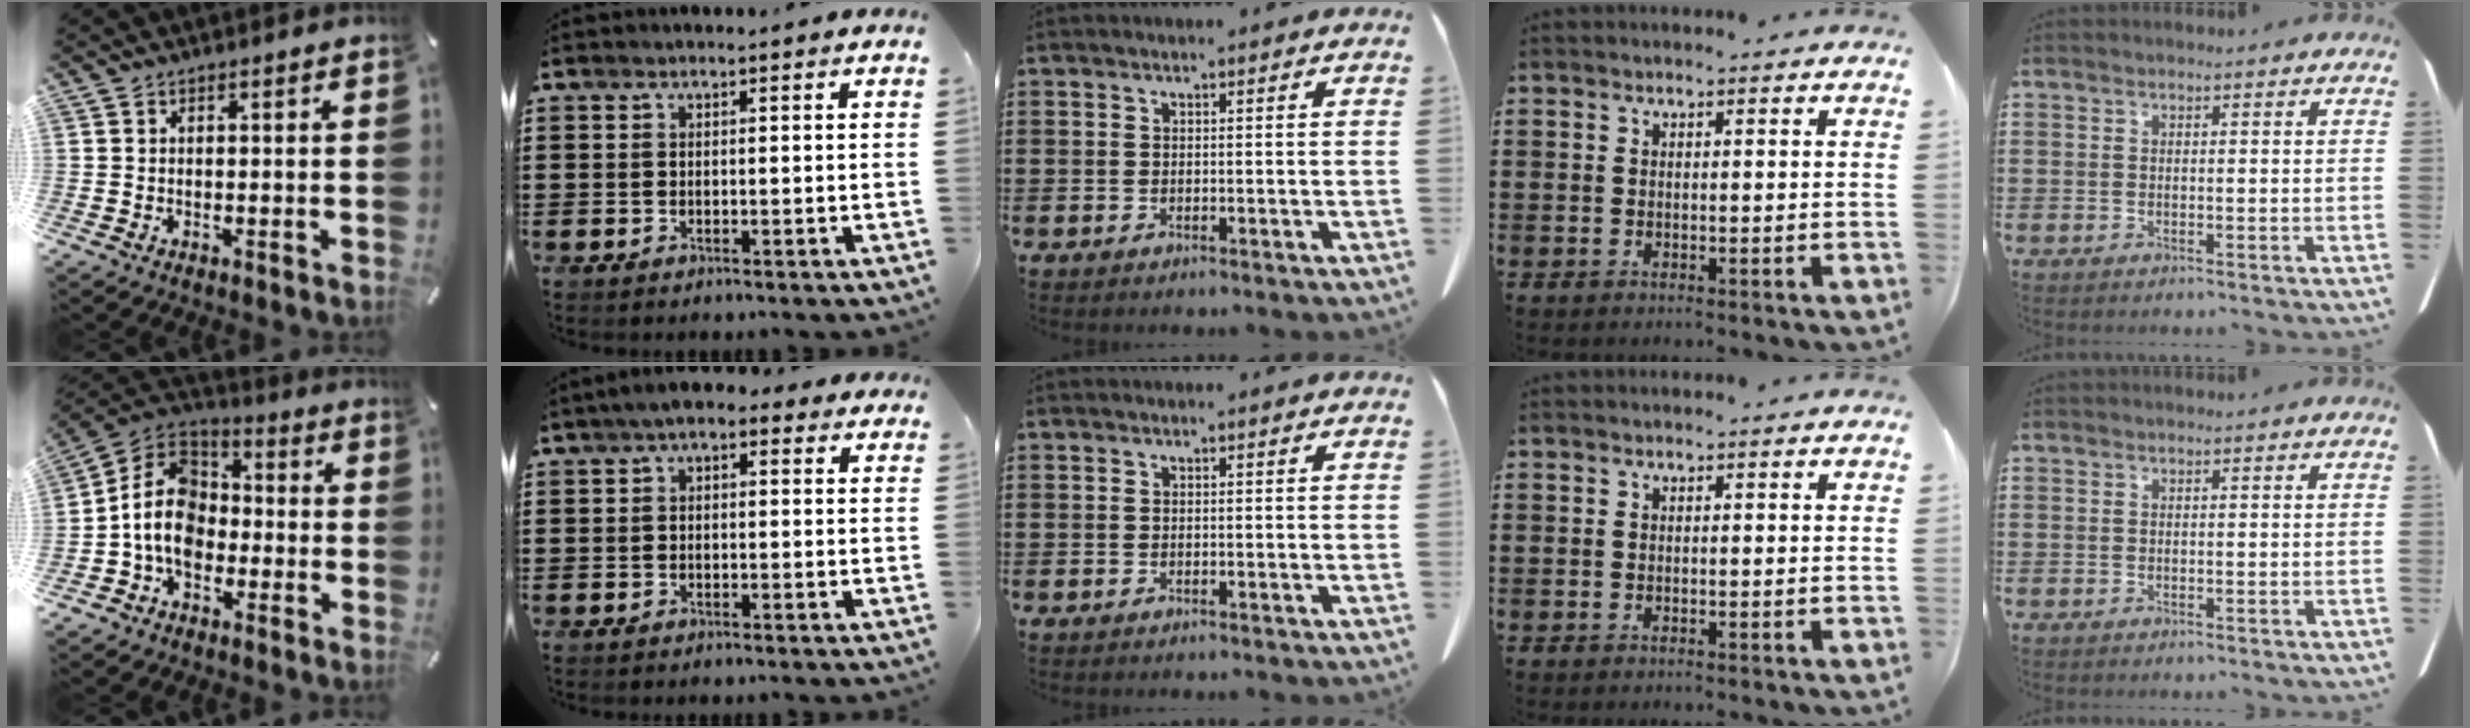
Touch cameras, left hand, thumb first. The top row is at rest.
{"thumb": {"total": 11.1, "force": [-4.1, 8.5, 5.9], "torque": [-0.142, 0.024, -0.081]}, "index": {"total": 2.4, "force": [-0.1, 1.4, 2.0], "torque": [-0.039, 0.010, -0.005]}}